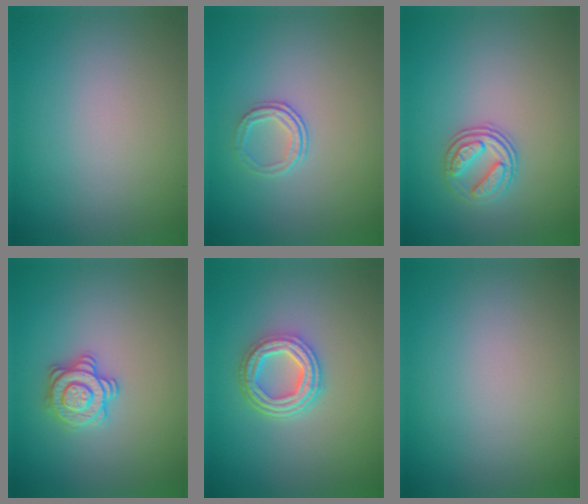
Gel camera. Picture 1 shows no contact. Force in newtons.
{"total": 1.7, "press": 1.1, "slide": 1.4}
{"total": 2.8, "press": 2.6, "slide": 1.2}
{"total": 2.8, "press": 2.7, "slide": 0.7}
{"total": 4.8, "press": 3.6, "slide": 3.3}
{"total": 0.0}